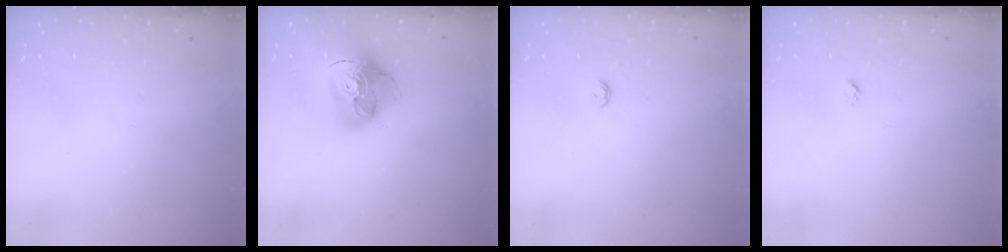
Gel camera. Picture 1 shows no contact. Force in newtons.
{"total": 17.2, "press": 17.0, "slide": 1.9}
{"total": 3.9, "press": 3.9, "slide": 0.5}
{"total": 1.9, "press": 1.9, "slide": 0.1}